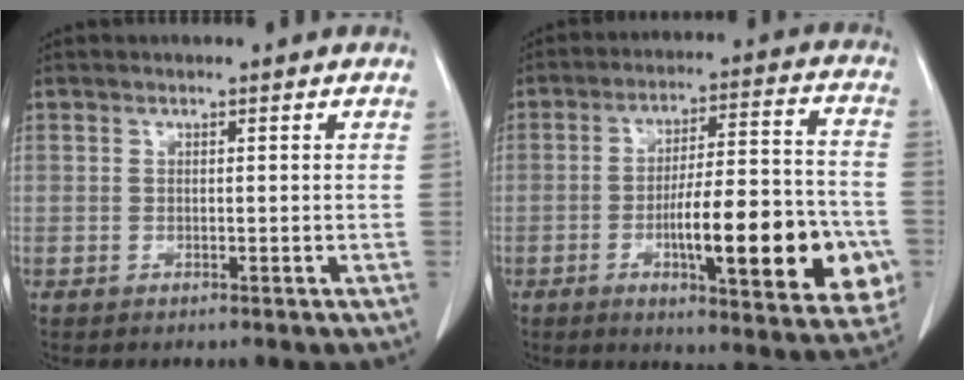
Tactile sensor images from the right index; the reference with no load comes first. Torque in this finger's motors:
{"motor_torque": [1.33, -0.80, 0.67, 0.17]}